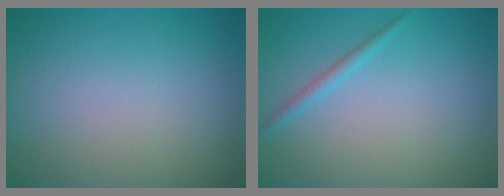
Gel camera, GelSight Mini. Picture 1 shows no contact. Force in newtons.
{"total": 1.0, "press": 1.0, "slide": 0.1}